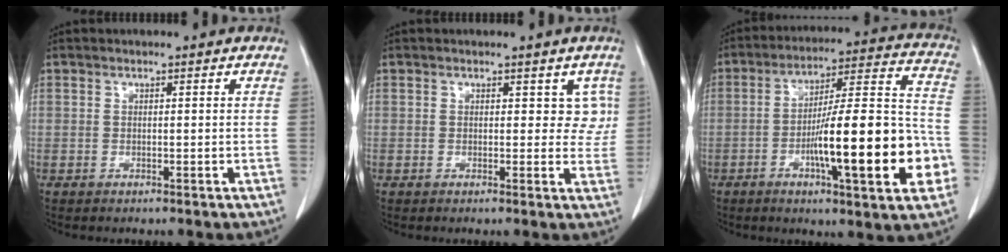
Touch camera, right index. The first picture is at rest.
{"total": 3.4, "force": [1.2, 2.4, 2.1], "torque": [-0.003, 0.005, 0.010]}
{"total": 20.7, "force": [-5.9, 2.8, 19.6], "torque": [-0.266, 0.016, -0.083]}